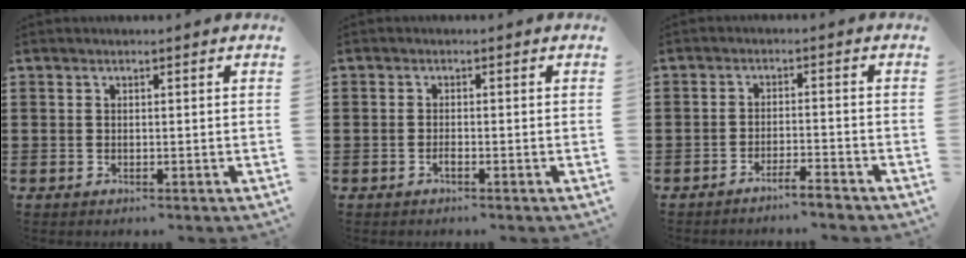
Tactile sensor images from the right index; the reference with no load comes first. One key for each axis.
{"total": 1.0, "fx": -0.7, "fy": 0.2, "fz": 0.7, "tx": -0.016, "ty": -0.005, "tz": -0.011}
{"total": 3.1, "fx": -2.9, "fy": -0.3, "fz": 0.8, "tx": -0.017, "ty": -0.001, "tz": -0.060}